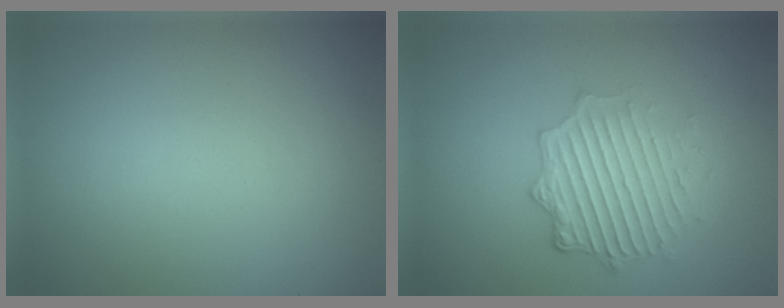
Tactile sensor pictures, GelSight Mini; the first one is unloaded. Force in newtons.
{"total": 3.9, "press": 3.3, "slide": 2.1}